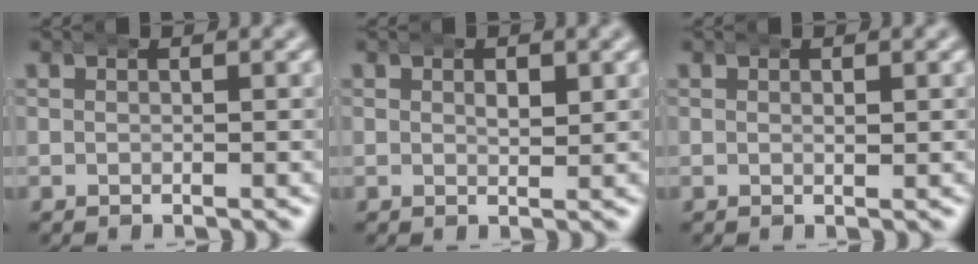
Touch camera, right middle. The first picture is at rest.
{"total": 1.4, "force": [0.6, 0.7, 1.0], "torque": [-0.011, -0.002, 0.008]}
{"total": 0.5, "force": [0.2, 0.3, 0.4], "torque": [-0.005, -0.001, 0.002]}